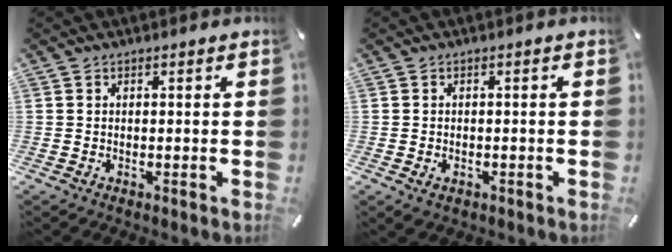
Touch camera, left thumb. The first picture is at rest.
{"total": 1.9, "force": [-0.8, 1.4, 0.9], "torque": [-0.018, 0.003, -0.016]}